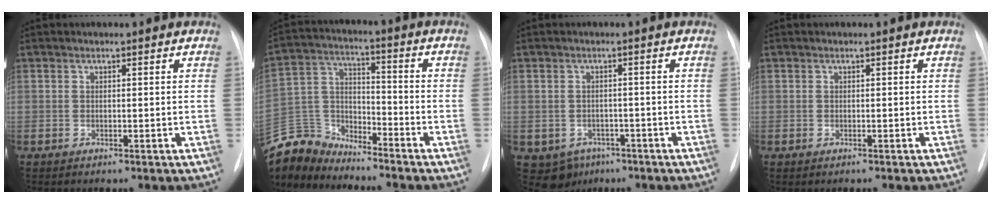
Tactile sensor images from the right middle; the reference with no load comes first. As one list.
[{"total": 10.0, "force": [-9.8, 2.0, -0.2], "torque": [-0.003, 0.024, -0.199]}, {"total": 5.4, "force": [-2.8, 4.5, 1.2], "torque": [-0.020, 0.008, -0.031]}, {"total": 0.0}]